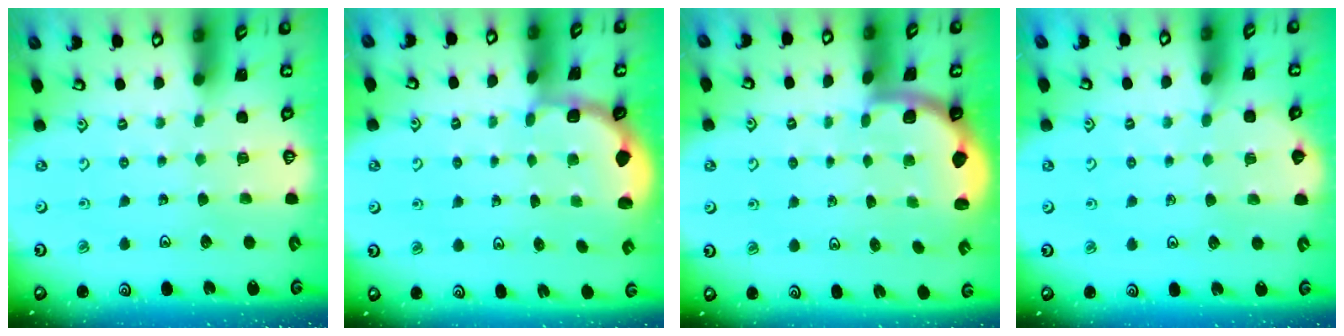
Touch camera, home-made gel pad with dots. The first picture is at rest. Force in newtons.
{"total": 1.9, "press": 1.8, "slide": 0.7}
{"total": 1.7, "press": 1.7, "slide": 0.3}
{"total": 1.5, "press": 1.5, "slide": 0.3}